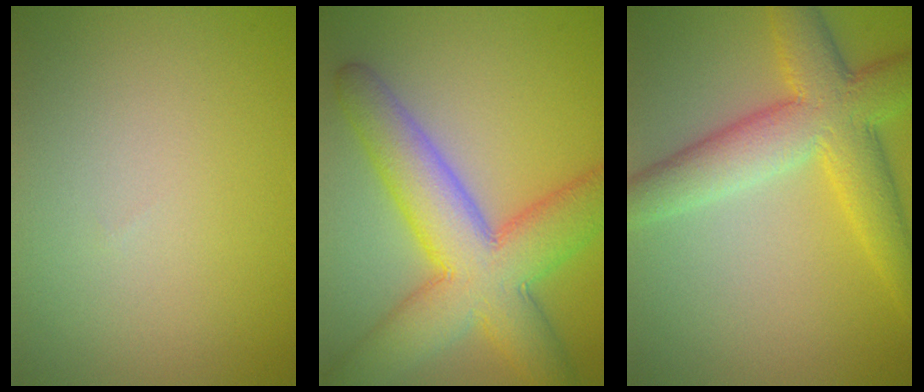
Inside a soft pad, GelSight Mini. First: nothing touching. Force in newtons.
{"total": 10.0, "press": 10.0, "slide": 0.2}
{"total": 7.6, "press": 7.6, "slide": 0.1}